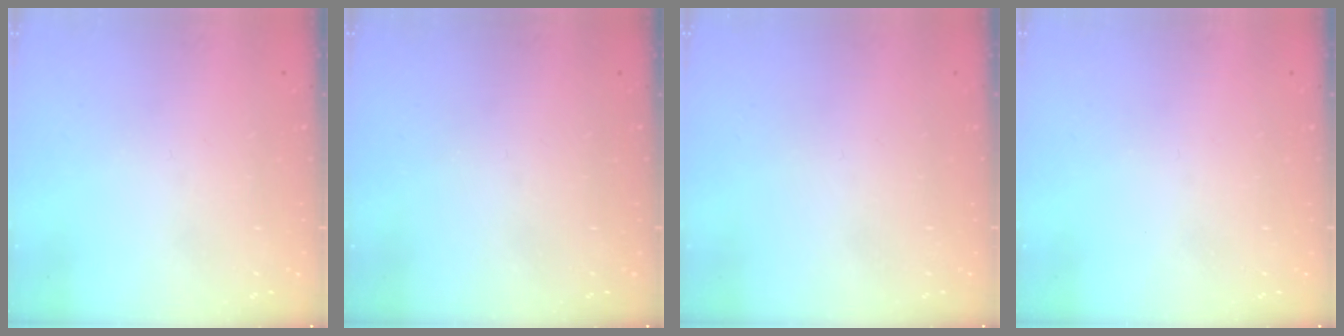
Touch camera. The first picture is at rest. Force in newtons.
{"total": 0.0}
{"total": 1.5, "press": 1.5, "slide": 0.1}
{"total": 0.0}